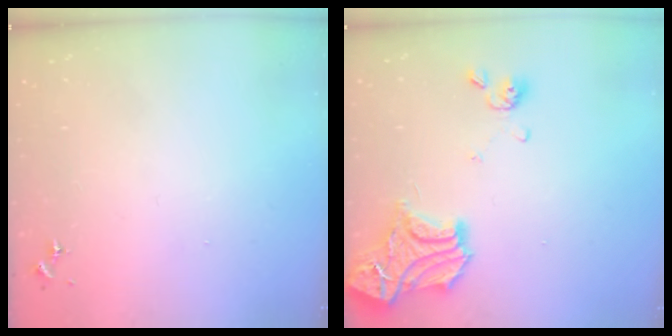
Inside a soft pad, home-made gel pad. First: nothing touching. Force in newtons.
{"total": 17.6, "press": 17.6, "slide": 1.7}